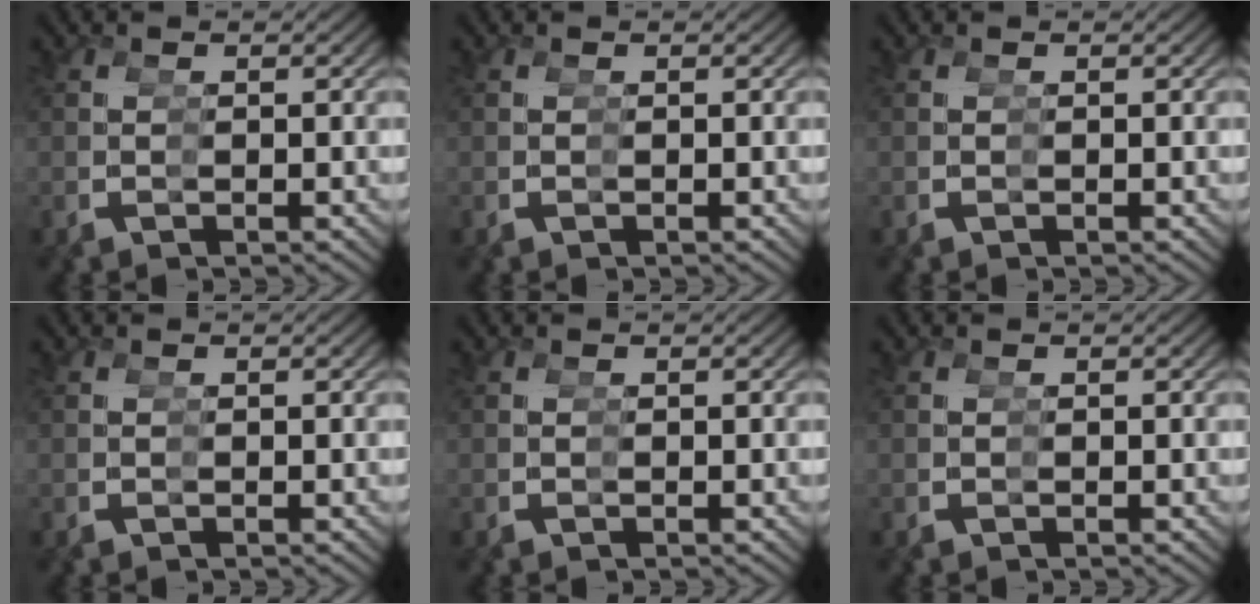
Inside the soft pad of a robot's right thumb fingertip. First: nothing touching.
{"total": 0.0}
{"total": 0.0}
{"total": 0.0}
{"total": 0.0}
{"total": 0.0}